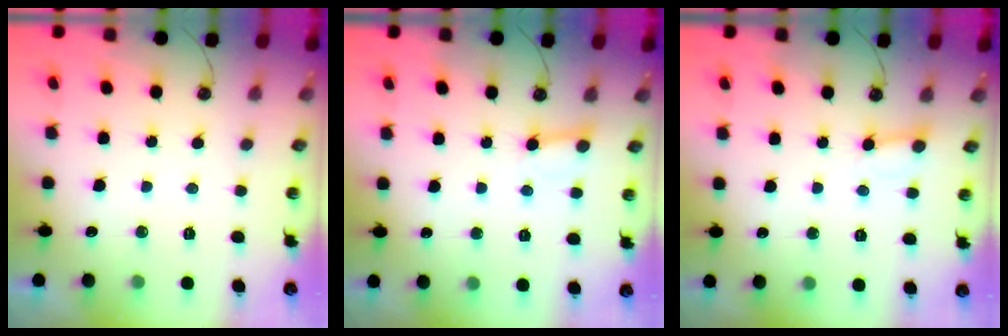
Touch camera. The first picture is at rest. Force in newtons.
{"total": 3.0, "press": 3.0, "slide": 0.2}
{"total": 2.5, "press": 2.4, "slide": 0.4}